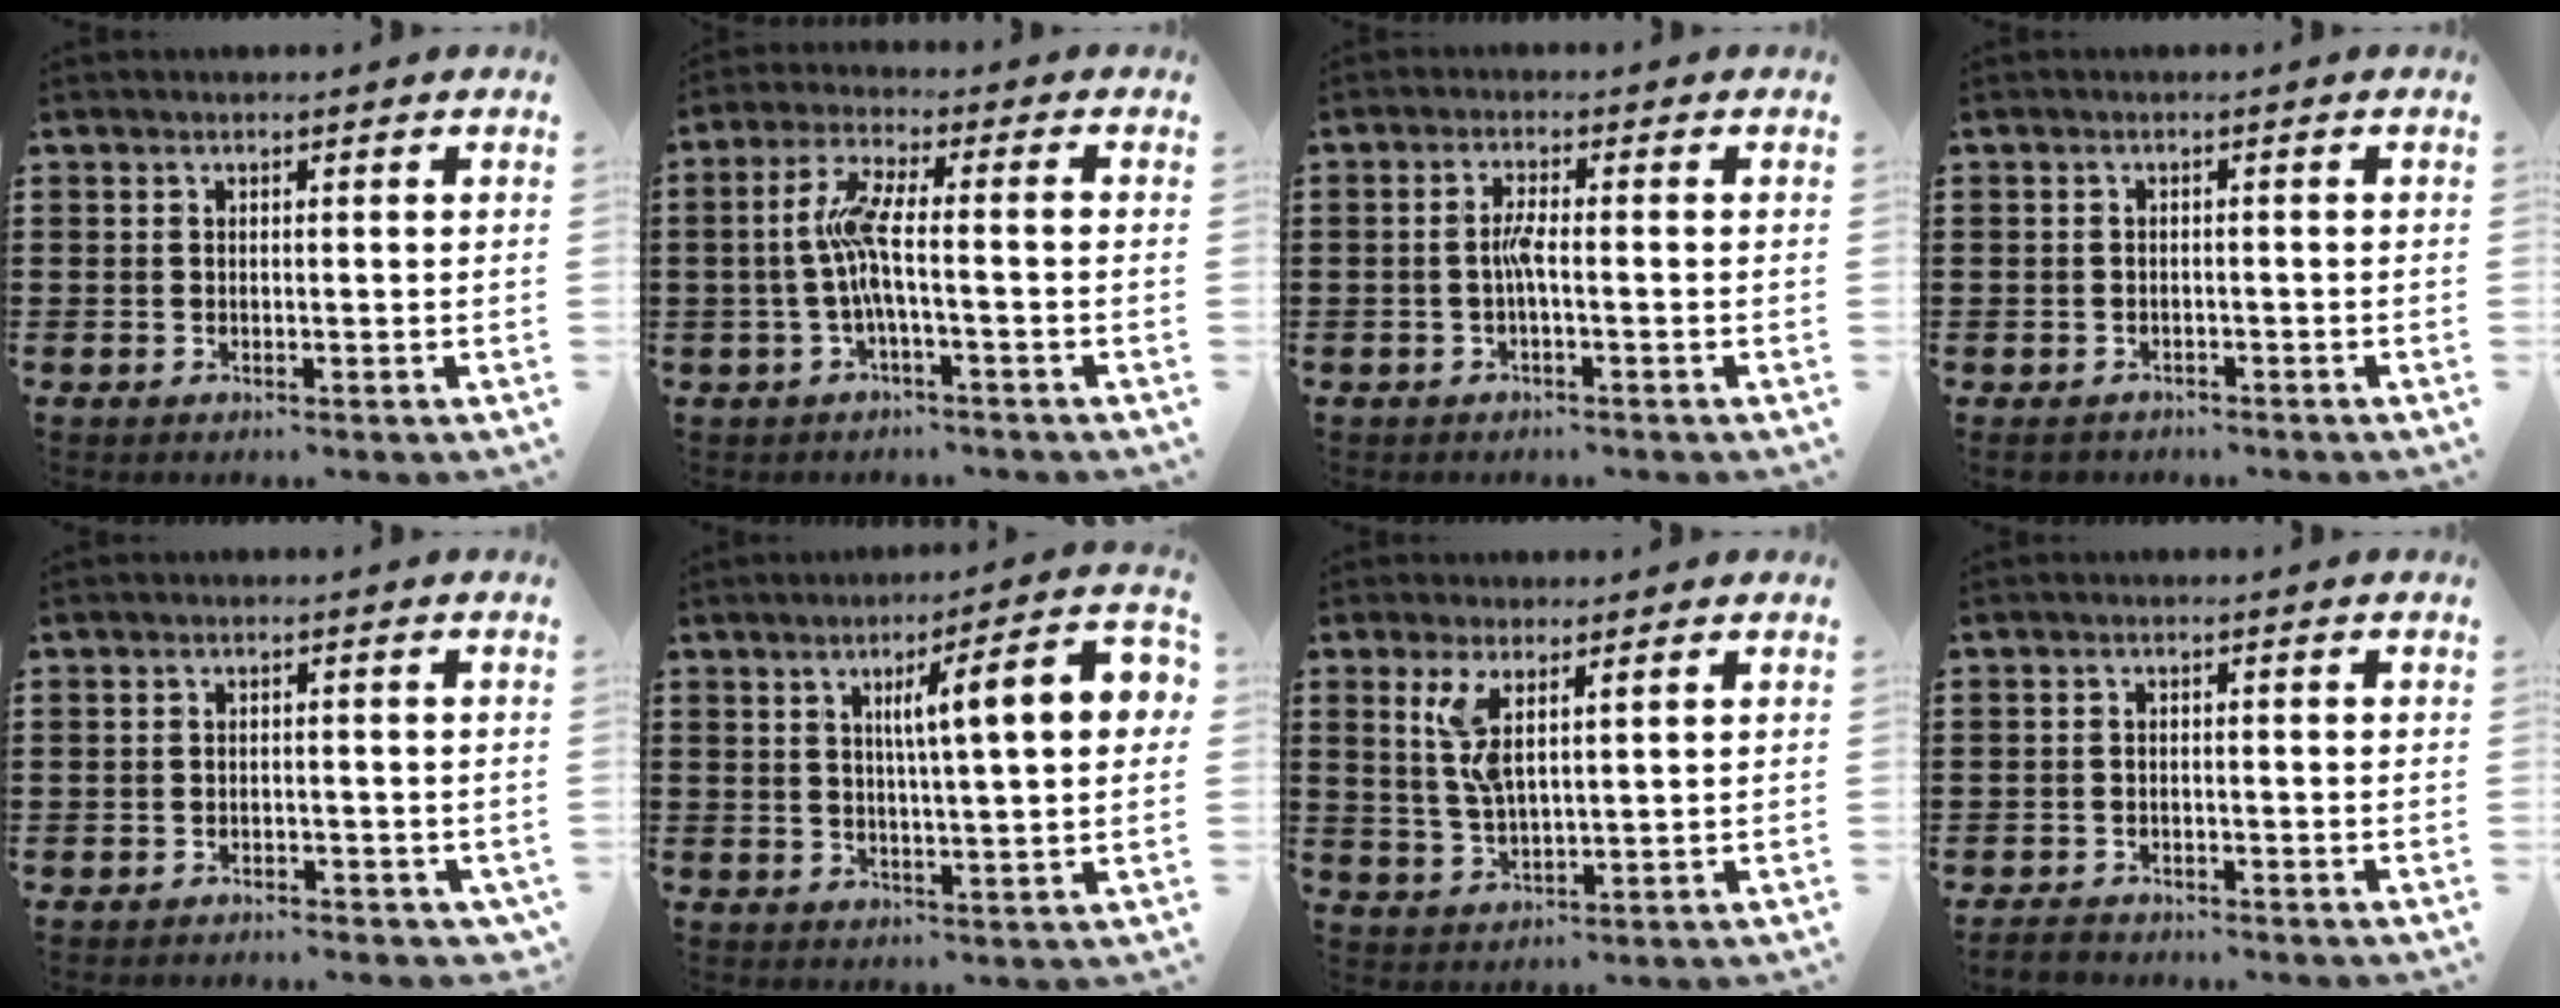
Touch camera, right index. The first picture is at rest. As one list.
[{"total": 7.1, "force": [-1.0, 1.0, 7.0], "torque": [-0.146, -0.006, -0.028]}, {"total": 2.9, "force": [-0.8, 0.2, 2.8], "torque": [-0.061, -0.003, -0.018]}, {"total": 1.4, "force": [-1.3, 0.6, 0.0], "torque": [-0.005, 0.002, -0.028]}, {"total": 1.4, "force": [-1.3, 0.6, 0.0], "torque": [-0.007, 0.002, -0.029]}, {"total": 10.1, "force": [2.5, 1.3, 9.7], "torque": [-0.170, 0.001, 0.033]}, {"total": 5.1, "force": [2.0, 1.5, 4.4], "torque": [-0.103, 0.000, 0.033]}, {"total": 1.6, "force": [-1.6, 0.4, 0.0], "torque": [-0.006, 0.002, -0.034]}]